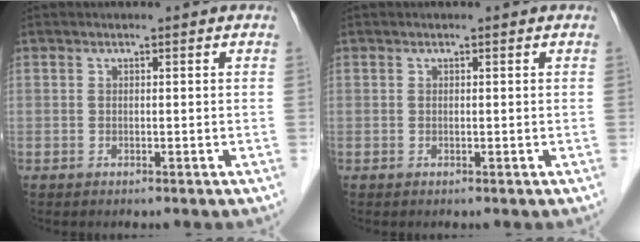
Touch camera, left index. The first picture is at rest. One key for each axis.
{"total": 0.0}